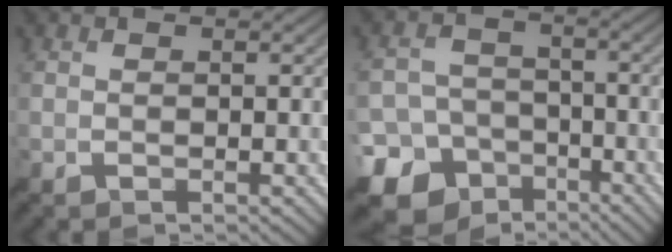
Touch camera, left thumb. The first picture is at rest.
{"total": 14.3, "force": [-8.1, 11.2, 3.7], "torque": [-0.117, -0.046, -0.144]}